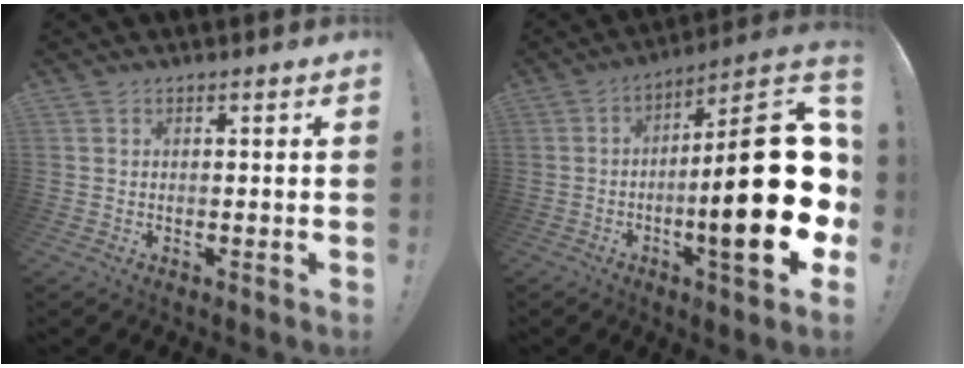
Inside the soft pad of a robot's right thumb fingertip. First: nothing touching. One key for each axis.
{"total": 28.2, "fx": -3.1, "fy": 7.3, "fz": 27.0, "tx": -0.406, "ty": 0.011, "tz": -0.048}